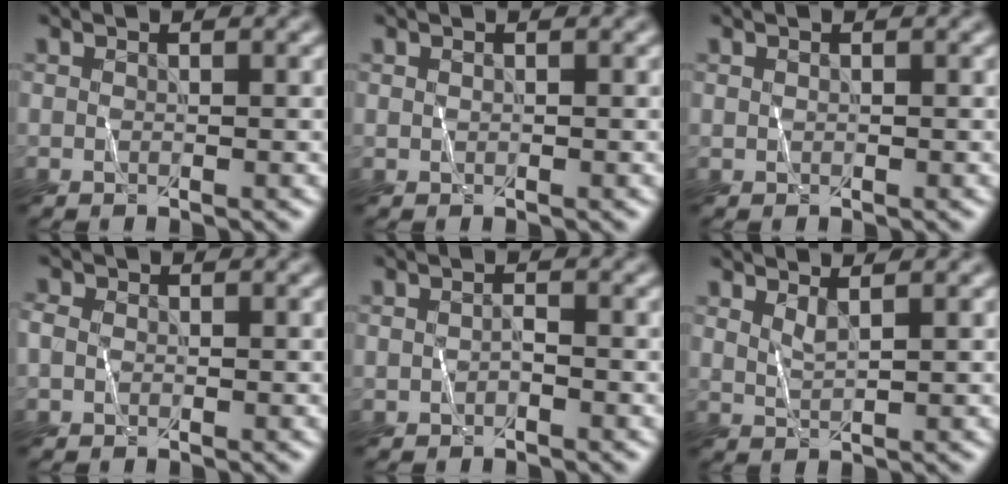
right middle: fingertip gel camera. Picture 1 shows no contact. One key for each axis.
{"total": 0.0}
{"total": 0.0}
{"total": 0.9, "fx": -0.4, "fy": 0.7, "fz": 0.3, "tx": -0.007, "ty": 0.007, "tz": -0.004}
{"total": 0.6, "fx": -0.6, "fy": 0.1, "fz": 0.1, "tx": -0.004, "ty": 0.005, "tz": -0.003}
{"total": 1.1, "fx": 0.8, "fy": 0.3, "fz": 0.6, "tx": -0.006, "ty": 0.000, "tz": 0.023}